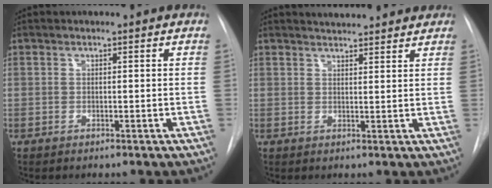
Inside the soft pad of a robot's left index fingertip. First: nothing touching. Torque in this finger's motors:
{"motor_torque": [-0.03, -0.21, -0.26, -0.01]}